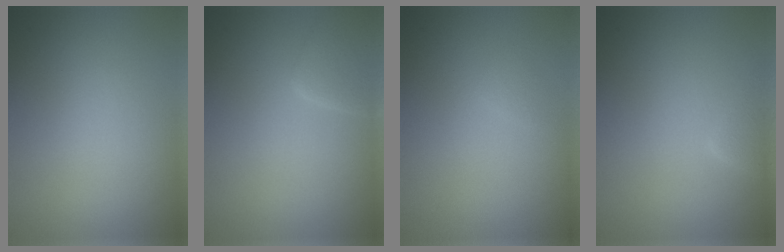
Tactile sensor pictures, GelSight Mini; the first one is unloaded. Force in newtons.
{"total": 2.3, "press": 2.3, "slide": 0.1}
{"total": 0.6, "press": 0.6, "slide": 0.0}
{"total": 1.5, "press": 1.5, "slide": 0.1}